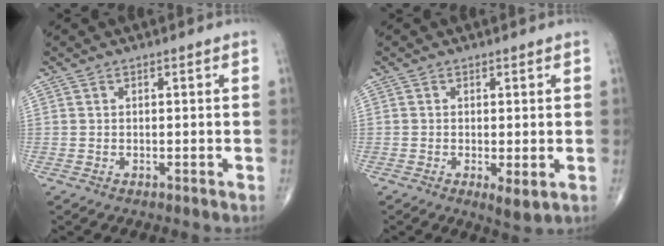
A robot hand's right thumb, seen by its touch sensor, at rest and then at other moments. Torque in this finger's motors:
{"motor_torque": [-0.38, -0.16, -0.13, -0.09, 0.00]}